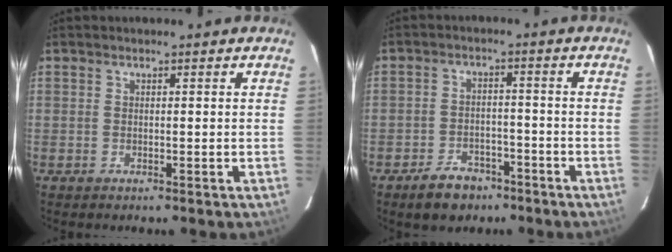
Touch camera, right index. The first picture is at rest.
{"total": 7.2, "force": [-5.0, 4.4, 2.6], "torque": [-0.068, 0.017, -0.067]}